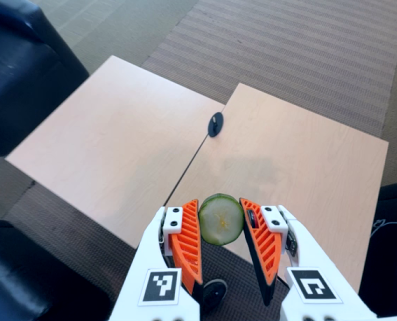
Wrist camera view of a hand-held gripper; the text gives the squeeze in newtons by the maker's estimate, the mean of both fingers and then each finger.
{"total": 11.0, "left": 11.1, "right": 11.0}